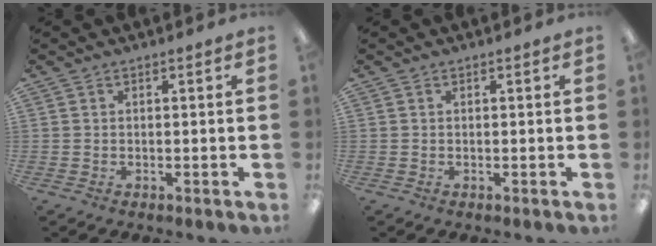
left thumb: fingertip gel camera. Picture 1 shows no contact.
{"total": 0.0}